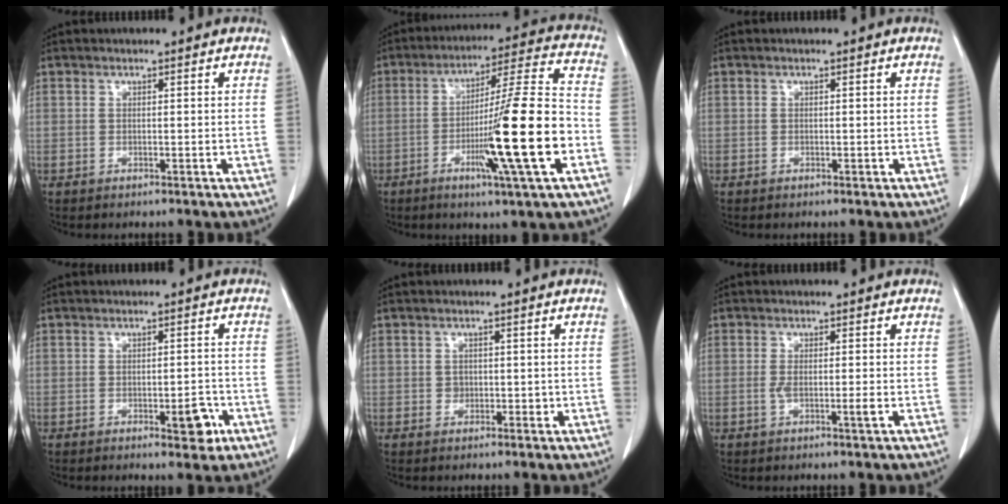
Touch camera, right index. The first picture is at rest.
{"total": 17.5, "force": [-5.1, -0.6, 16.7], "torque": [-0.272, -0.007, -0.088]}
{"total": 0.0}
{"total": 4.2, "force": [-1.8, 1.4, 3.5], "torque": [-0.043, 0.000, -0.019]}
{"total": 1.7, "force": [-0.1, 1.5, 0.9], "torque": [-0.015, 0.002, 0.002]}
{"total": 2.6, "force": [-0.6, 0.2, 2.5], "torque": [-0.050, -0.004, -0.011]}